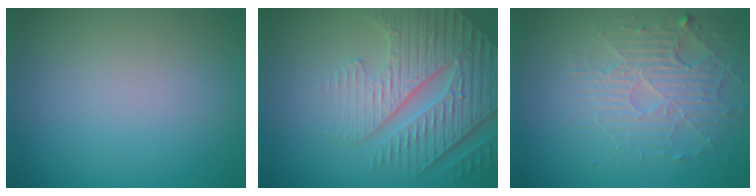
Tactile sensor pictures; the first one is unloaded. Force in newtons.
{"total": 6.6, "press": 5.2, "slide": 4.1}
{"total": 3.8, "press": 3.4, "slide": 1.8}